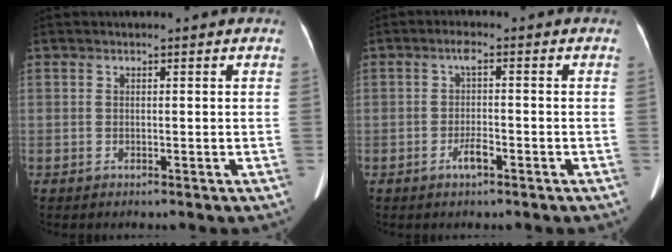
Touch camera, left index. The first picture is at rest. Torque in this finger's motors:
{"motor_torque": [0.53, 0.21, 0.27, 0.08]}